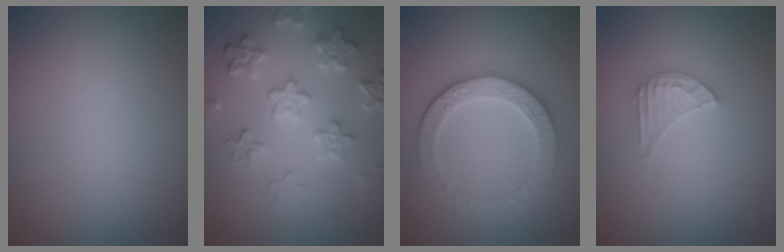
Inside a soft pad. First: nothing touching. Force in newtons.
{"total": 5.8, "press": 4.4, "slide": 3.8}
{"total": 4.6, "press": 4.1, "slide": 2.1}
{"total": 2.1, "press": 2.0, "slide": 0.4}